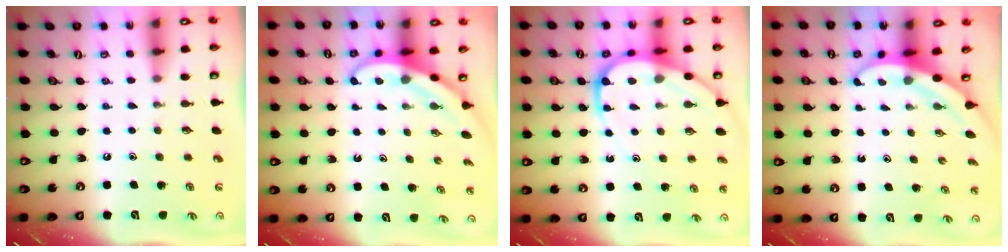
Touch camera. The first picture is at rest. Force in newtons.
{"total": 3.7, "press": 3.7, "slide": 0.4}
{"total": 11.8, "press": 11.7, "slide": 1.0}
{"total": 3.3, "press": 3.3, "slide": 0.1}